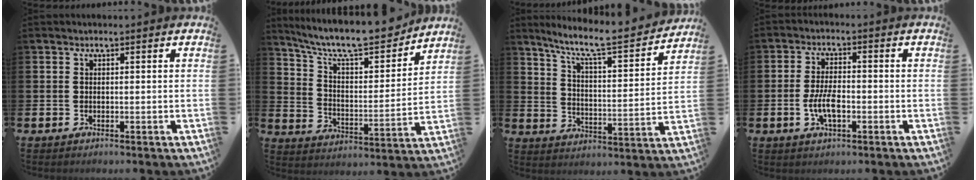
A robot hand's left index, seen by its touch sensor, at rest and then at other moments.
{"total": 10.7, "force": [9.7, 2.4, 3.9], "torque": [-0.106, -0.072, 0.165]}
{"total": 8.5, "force": [7.5, 1.1, 4.0], "torque": [-0.103, -0.053, 0.122]}
{"total": 4.7, "force": [-1.1, 2.0, 4.2], "torque": [-0.084, 0.002, -0.024]}